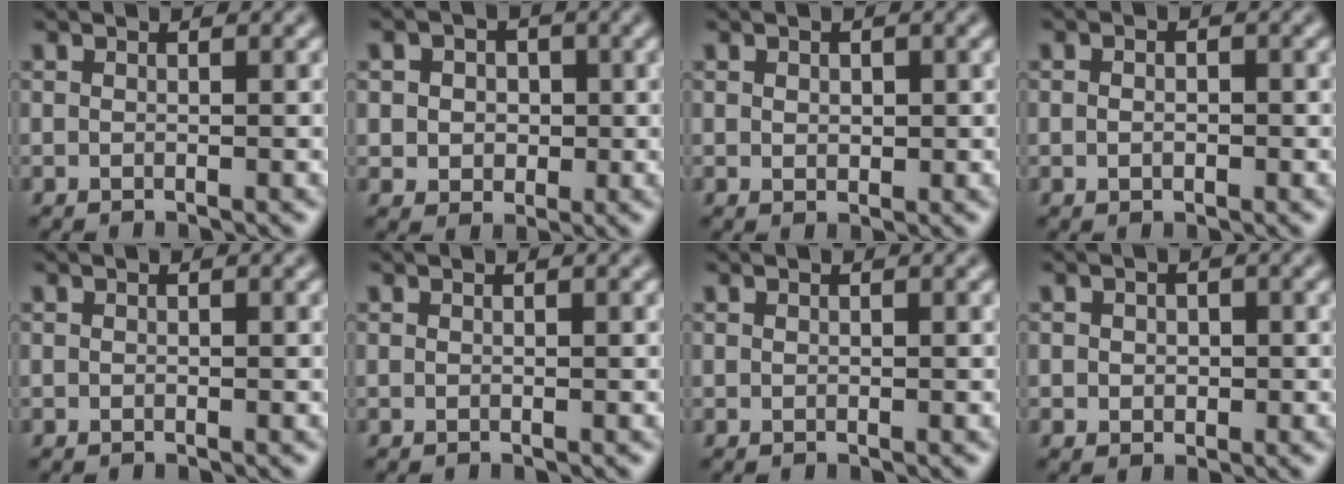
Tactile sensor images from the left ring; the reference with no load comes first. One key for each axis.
{"total": 3.9, "fx": 0.7, "fy": 3.4, "fz": 1.8, "tx": -0.020, "ty": 0.013, "tz": -0.002}
{"total": 1.0, "fx": 0.2, "fy": 0.8, "fz": 0.7, "tx": -0.010, "ty": -0.003, "tz": 0.005}
{"total": 1.6, "fx": 0.0, "fy": 1.2, "fz": 1.0, "tx": -0.007, "ty": 0.003, "tz": -0.010}
{"total": 0.0}
{"total": 0.0}
{"total": 0.0}
{"total": 1.5, "fx": 0.1, "fy": 1.4, "fz": 0.6, "tx": -0.003, "ty": -0.001, "tz": -0.003}